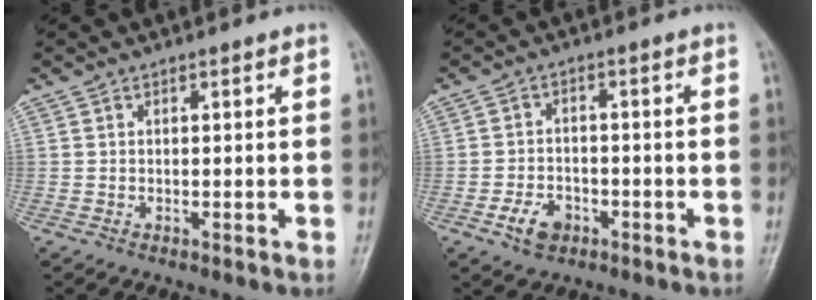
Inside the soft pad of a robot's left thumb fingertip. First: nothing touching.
{"total": 5.1, "force": [-2.5, 3.5, 2.7], "torque": [-0.038, 0.016, -0.042]}